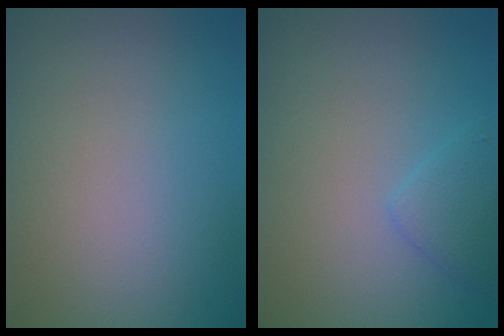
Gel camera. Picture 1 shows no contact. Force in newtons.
{"total": 1.7, "press": 1.7, "slide": 0.1}